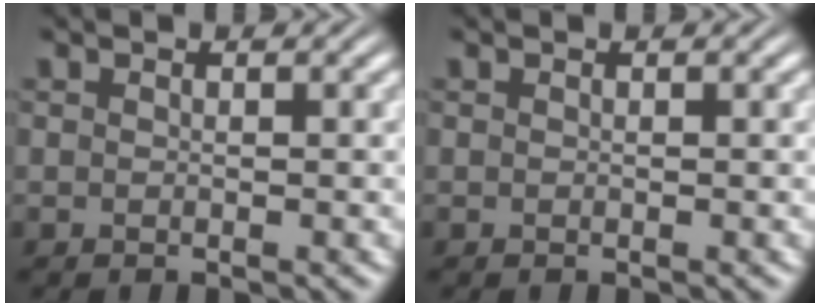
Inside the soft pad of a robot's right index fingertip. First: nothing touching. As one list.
[{"total": 0.0}]